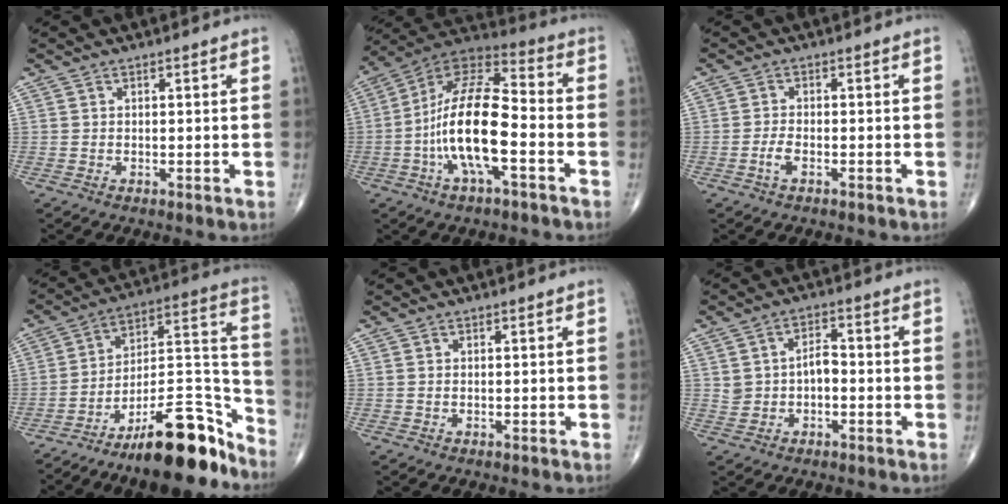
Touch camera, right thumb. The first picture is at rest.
{"total": 17.5, "force": [-4.5, 6.3, 15.7], "torque": [-0.295, 0.048, -0.087]}
{"total": 2.3, "force": [-1.2, 0.9, 1.8], "torque": [-0.041, 0.010, -0.025]}
{"total": 20.8, "force": [-14.9, 6.4, 13.0], "torque": [-0.153, 0.125, -0.241]}
{"total": 0.0}
{"total": 5.1, "force": [-0.4, 3.5, 3.7], "torque": [-0.055, 0.022, -0.006]}